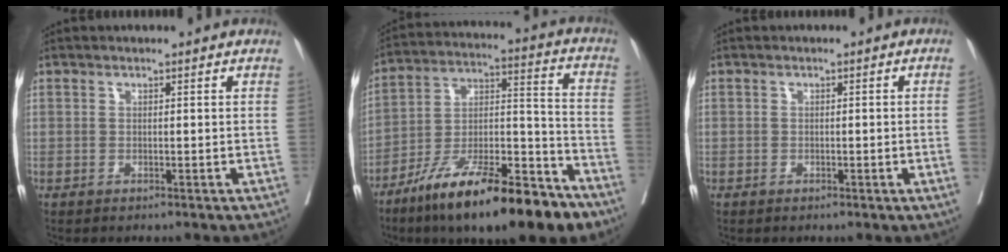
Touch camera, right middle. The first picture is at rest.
{"total": 21.8, "force": [-15.2, 4.4, 15.0], "torque": [-0.222, 0.002, -0.259]}
{"total": 1.3, "force": [-0.2, 0.1, 1.3], "torque": [-0.019, 0.008, -0.003]}